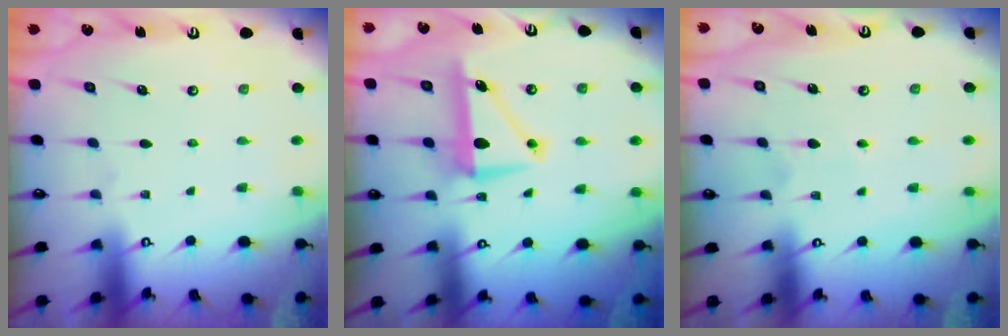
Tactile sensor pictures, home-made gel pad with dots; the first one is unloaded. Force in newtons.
{"total": 8.1, "press": 7.8, "slide": 2.2}
{"total": 4.9, "press": 4.9, "slide": 0.5}